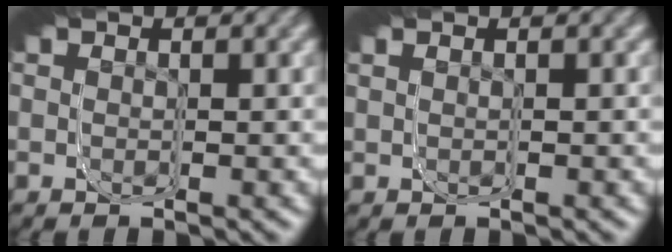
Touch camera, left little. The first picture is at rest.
{"total": 0.0}